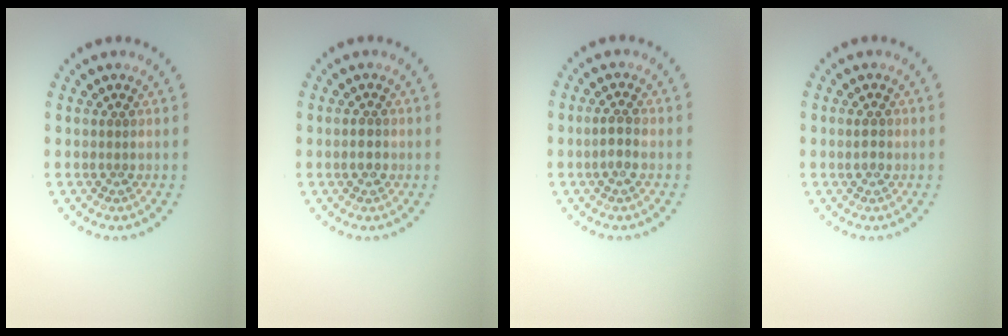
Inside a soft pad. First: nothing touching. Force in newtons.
{"total": 1.2, "press": 1.2, "slide": 0.2}
{"total": 1.4, "press": 1.2, "slide": 0.6}
{"total": 0.9, "press": 0.9, "slide": 0.2}